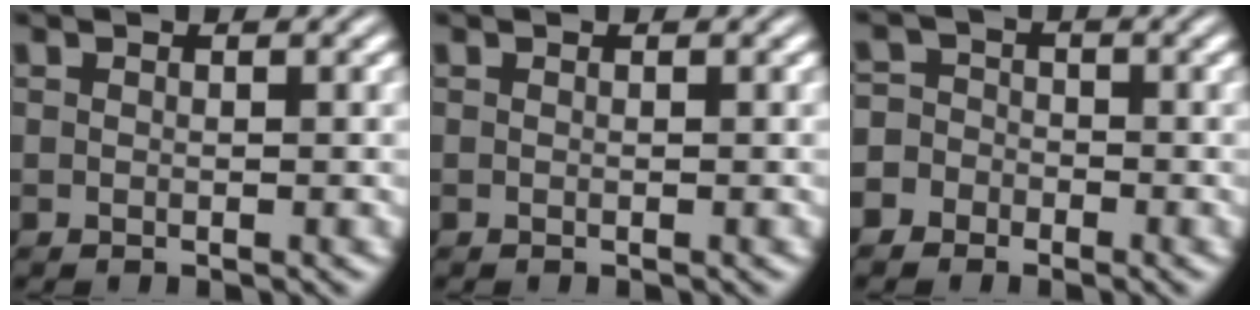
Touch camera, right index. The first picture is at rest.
{"total": 0.0}
{"total": 5.1, "force": [-2.1, 4.6, 0.7], "torque": [-0.008, -0.015, -0.043]}